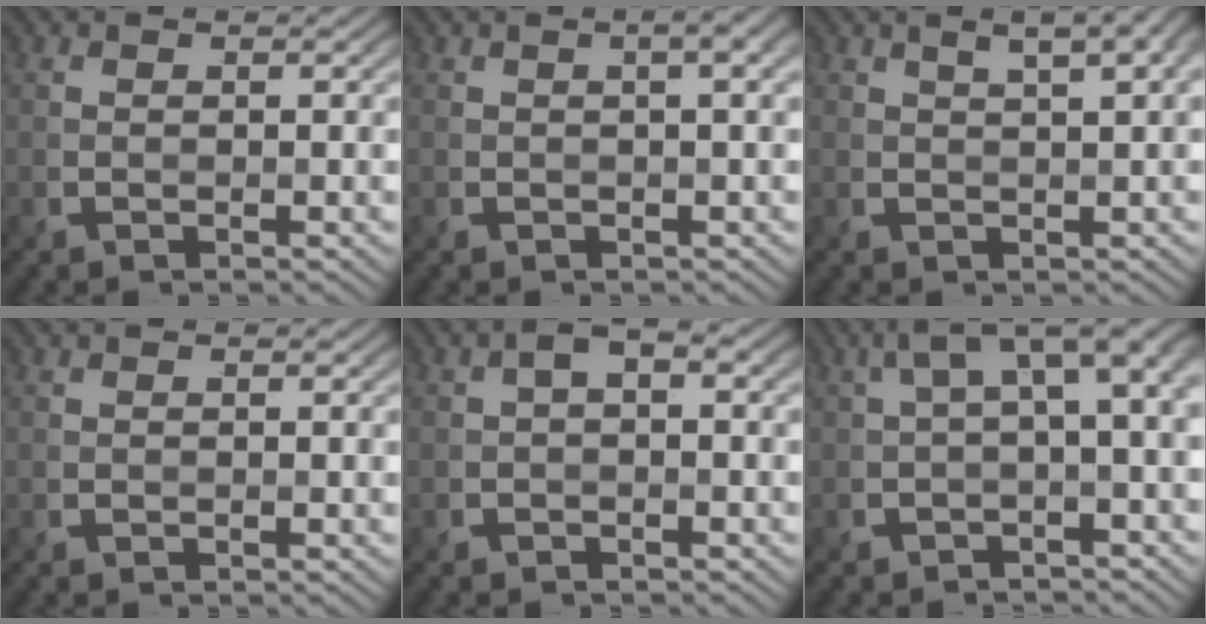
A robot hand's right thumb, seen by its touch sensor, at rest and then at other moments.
{"total": 2.6, "force": [0.7, 0.6, 2.4], "torque": [-0.034, 0.009, 0.007]}
{"total": 5.8, "force": [2.8, 1.7, 4.7], "torque": [-0.062, 0.023, 0.024]}
{"total": 0.0}
{"total": 2.2, "force": [-0.1, 1.2, 1.8], "torque": [-0.035, 0.008, -0.005]}
{"total": 6.3, "force": [0.8, 2.2, 5.8], "torque": [-0.091, 0.016, 0.012]}